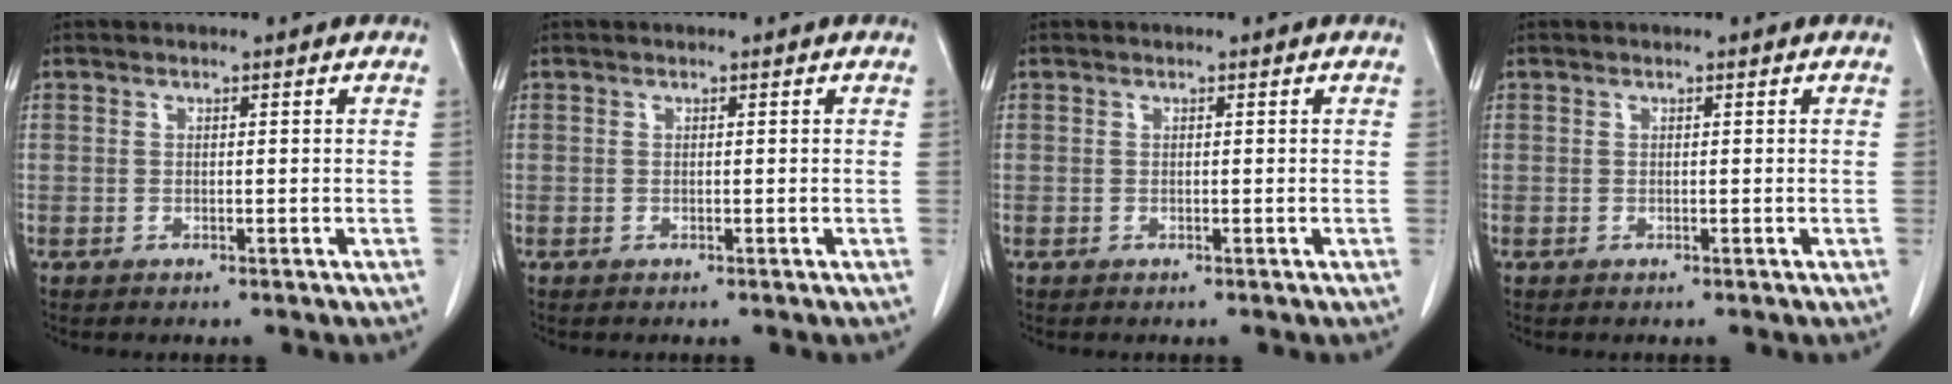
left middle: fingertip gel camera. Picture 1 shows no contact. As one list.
[{"total": 0.0}, {"total": 0.0}, {"total": 0.0}]